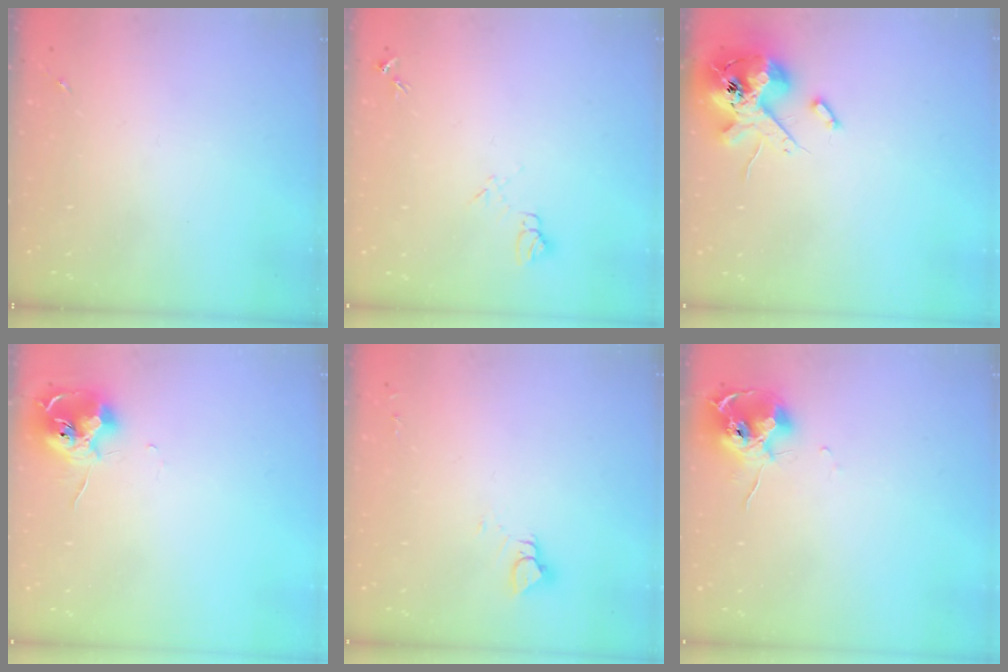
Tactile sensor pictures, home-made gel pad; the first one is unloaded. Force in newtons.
{"total": 7.1, "press": 7.1, "slide": 0.7}
{"total": 14.9, "press": 14.7, "slide": 2.3}
{"total": 11.1, "press": 11.0, "slide": 0.6}
{"total": 4.0, "press": 4.0, "slide": 0.3}
{"total": 10.6, "press": 10.5, "slide": 0.8}